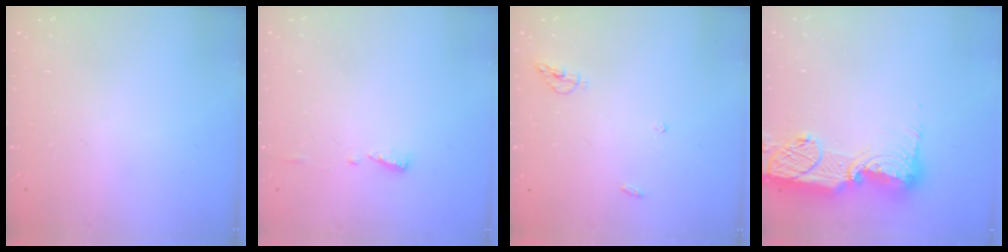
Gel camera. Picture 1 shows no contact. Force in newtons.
{"total": 4.9, "press": 4.9, "slide": 0.6}
{"total": 5.0, "press": 4.9, "slide": 0.2}
{"total": 17.3, "press": 17.2, "slide": 1.5}